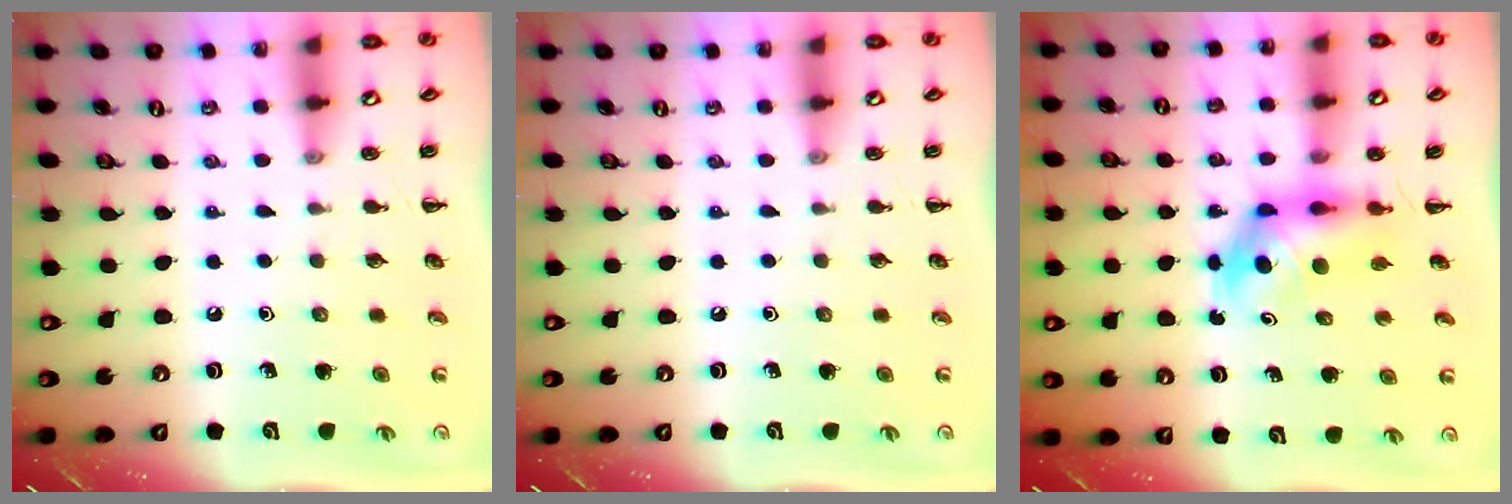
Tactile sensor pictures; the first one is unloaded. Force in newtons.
{"total": 0.0}
{"total": 4.8, "press": 4.7, "slide": 0.7}